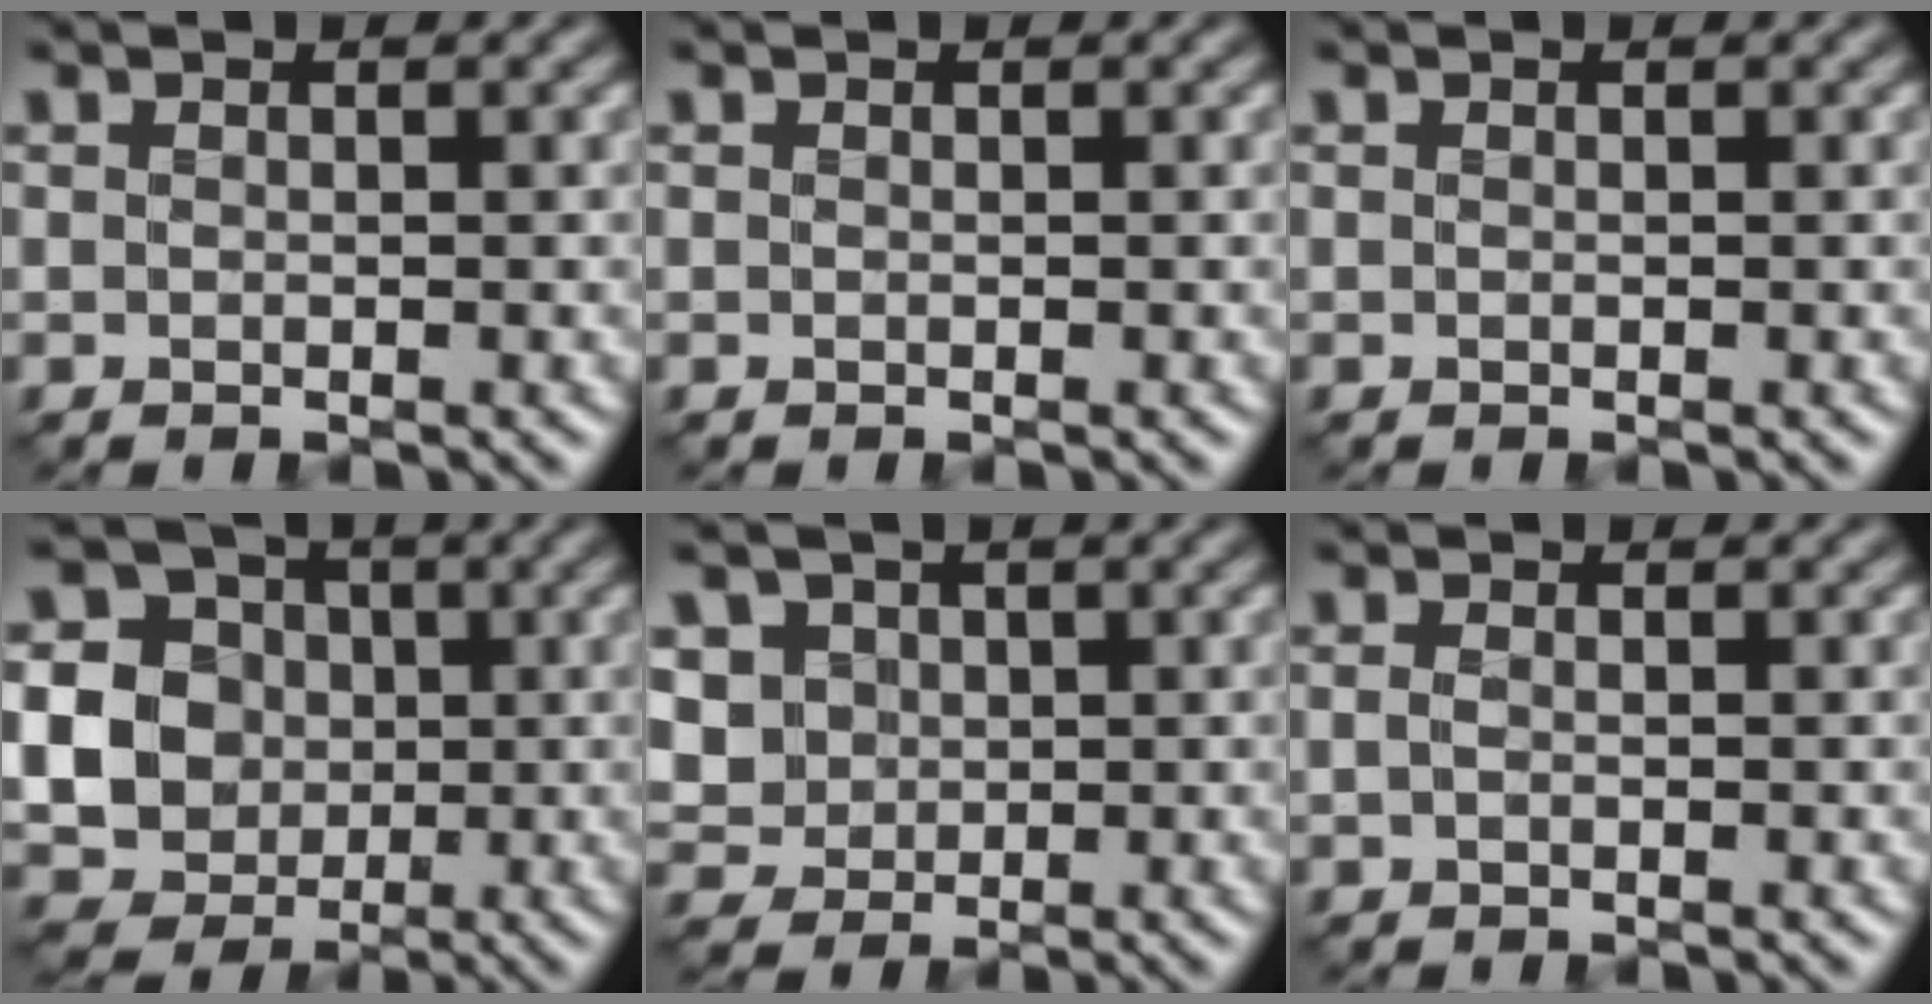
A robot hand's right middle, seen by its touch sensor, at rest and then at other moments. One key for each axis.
{"total": 0.0}
{"total": 0.0}
{"total": 12.7, "fx": 0.0, "fy": 11.8, "fz": 4.4, "tx": -0.127, "ty": 0.008, "tz": -0.019}
{"total": 5.2, "fx": 1.2, "fy": 4.6, "fz": 2.1, "tx": -0.062, "ty": 0.012, "tz": 0.020}
{"total": 0.5, "fx": -0.3, "fy": 0.3, "fz": 0.3, "tx": -0.011, "ty": 0.000, "tz": -0.005}